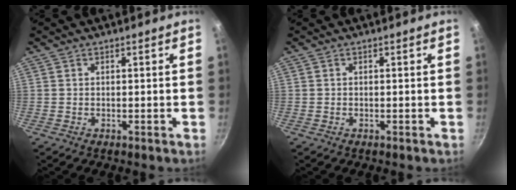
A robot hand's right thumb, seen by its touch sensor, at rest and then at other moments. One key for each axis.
{"total": 0.0}